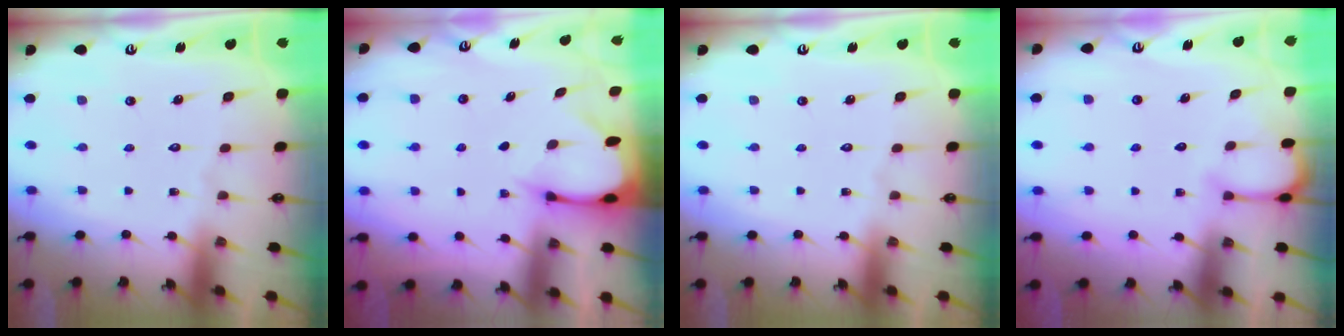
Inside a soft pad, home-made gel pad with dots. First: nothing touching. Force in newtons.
{"total": 2.5, "press": 2.5, "slide": 0.5}
{"total": 0.0}
{"total": 2.8, "press": 2.8, "slide": 0.1}